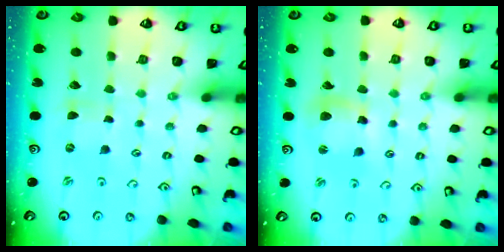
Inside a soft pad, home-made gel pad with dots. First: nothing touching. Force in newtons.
{"total": 9.8, "press": 9.7, "slide": 1.2}